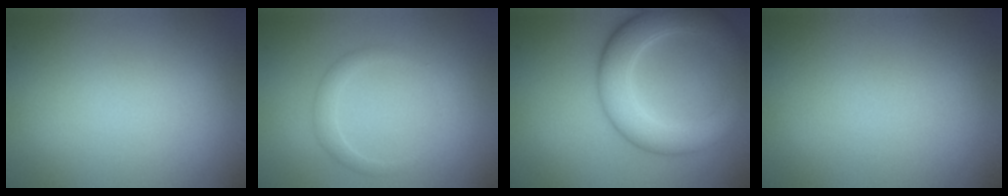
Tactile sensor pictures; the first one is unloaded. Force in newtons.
{"total": 1.5, "press": 1.5, "slide": 0.0}
{"total": 6.5, "press": 6.5, "slide": 0.1}
{"total": 0.0}